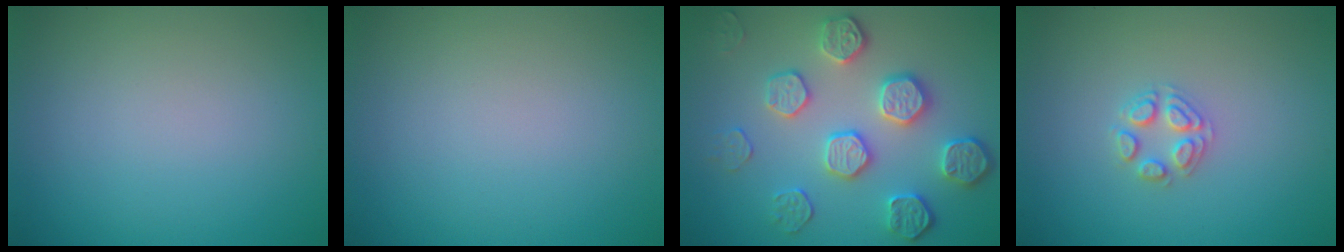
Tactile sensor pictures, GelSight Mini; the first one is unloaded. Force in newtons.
{"total": 0.0}
{"total": 4.7, "press": 4.3, "slide": 1.8}
{"total": 2.2, "press": 2.2, "slide": 0.2}